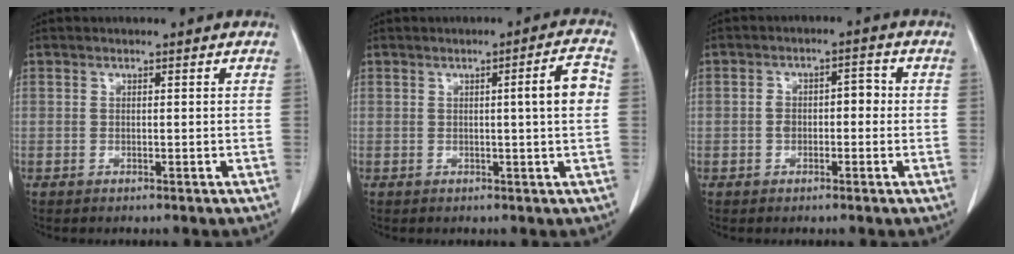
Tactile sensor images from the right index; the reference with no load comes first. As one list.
[{"total": 4.8, "force": [0.3, -0.3, 4.8], "torque": [-0.067, 0.002, 0.004]}, {"total": 4.1, "force": [-0.4, 2.5, 3.2], "torque": [-0.056, 0.029, -0.007]}]